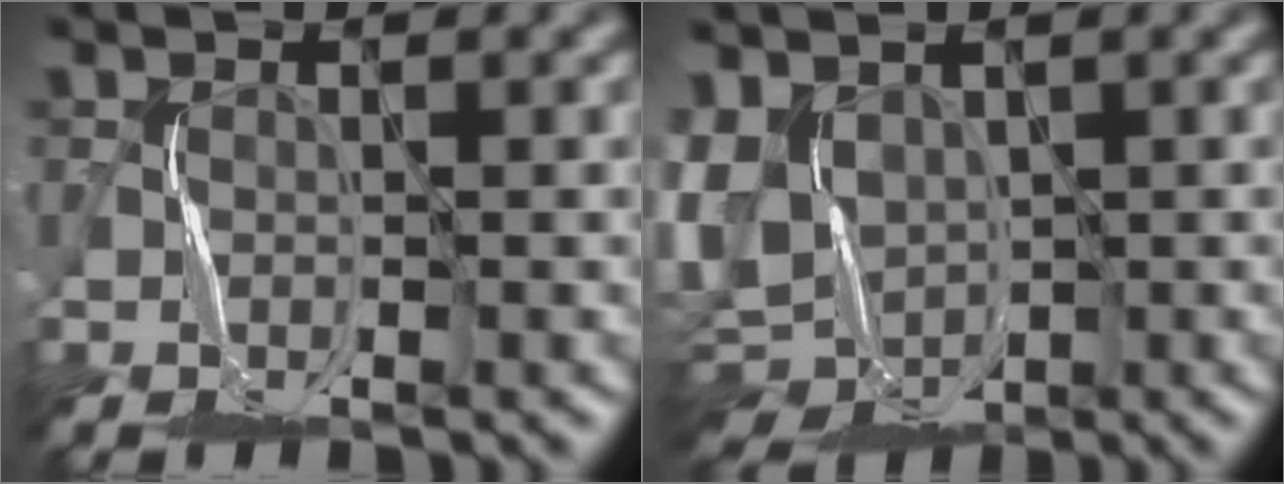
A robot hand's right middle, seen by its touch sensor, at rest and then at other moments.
{"total": 7.2, "force": [-0.6, 5.3, 4.8], "torque": [-0.108, -0.012, -0.003]}